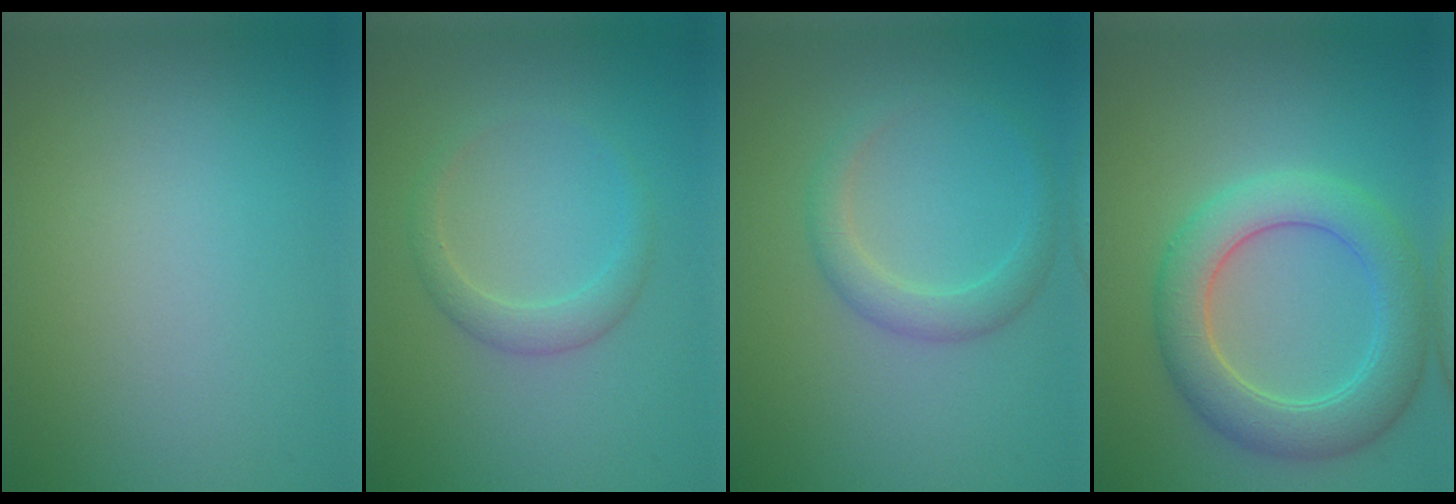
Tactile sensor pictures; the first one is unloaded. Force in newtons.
{"total": 1.9, "press": 1.9, "slide": 0.1}
{"total": 2.3, "press": 2.3, "slide": 0.2}
{"total": 5.8, "press": 5.8, "slide": 0.5}